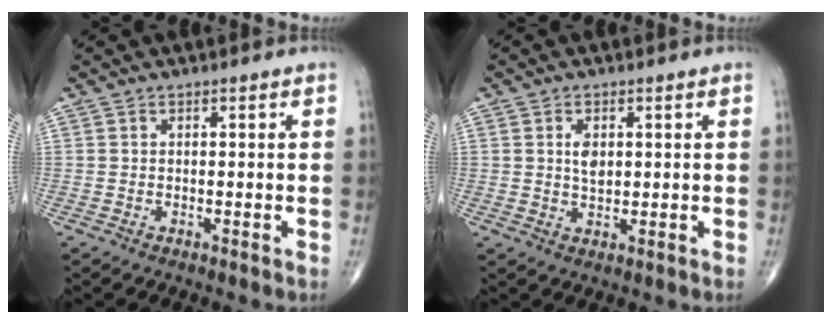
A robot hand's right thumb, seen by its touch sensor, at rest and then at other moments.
{"total": 6.2, "force": [1.1, 3.4, 5.0], "torque": [-0.087, -0.008, 0.022]}